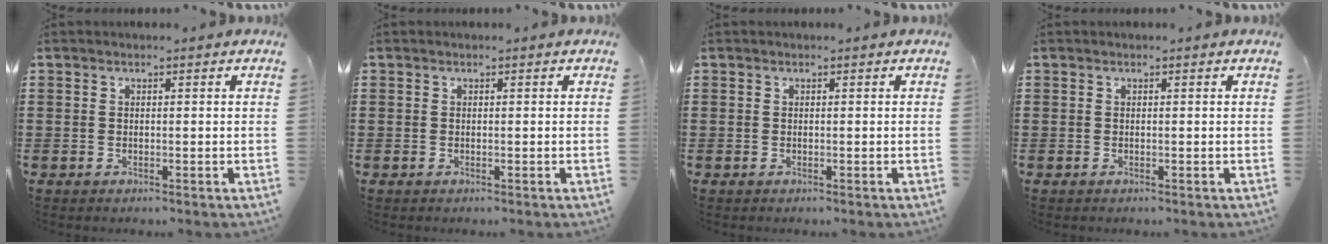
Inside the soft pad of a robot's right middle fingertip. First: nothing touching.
{"total": 0.0}
{"total": 0.0}
{"total": 0.0}